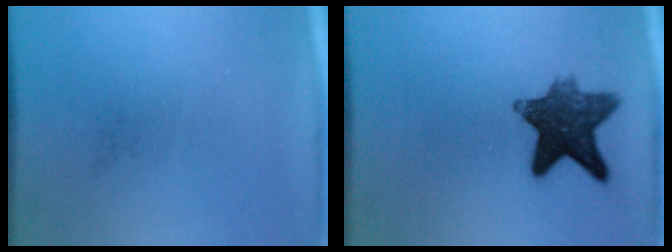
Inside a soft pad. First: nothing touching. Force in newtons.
{"total": 10.4}